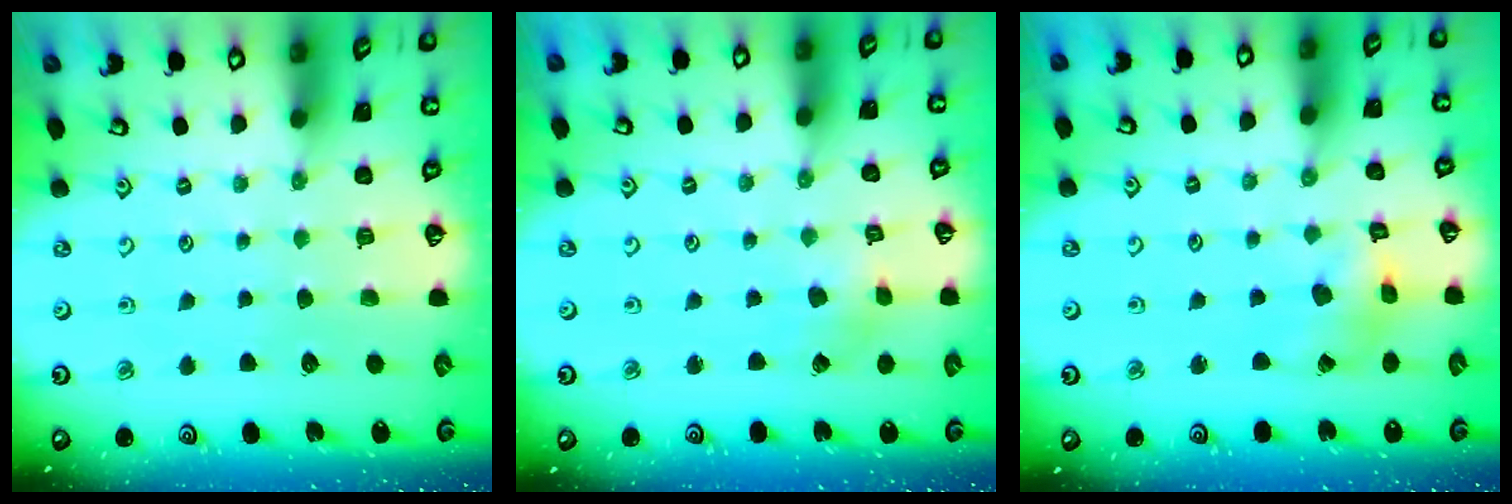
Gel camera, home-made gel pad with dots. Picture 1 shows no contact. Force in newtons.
{"total": 2.5, "press": 2.5, "slide": 0.3}
{"total": 6.8, "press": 6.8, "slide": 0.7}